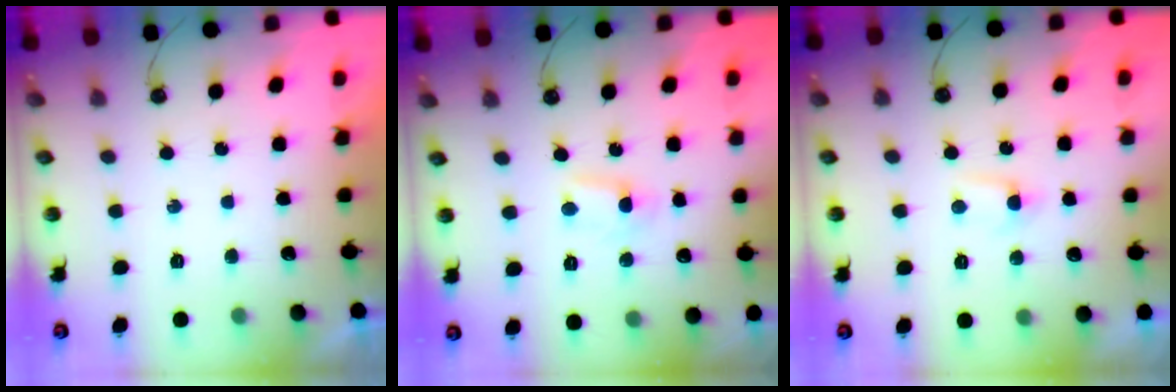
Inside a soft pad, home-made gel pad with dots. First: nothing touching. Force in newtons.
{"total": 2.8, "press": 2.8, "slide": 0.3}
{"total": 2.6, "press": 2.5, "slide": 0.3}